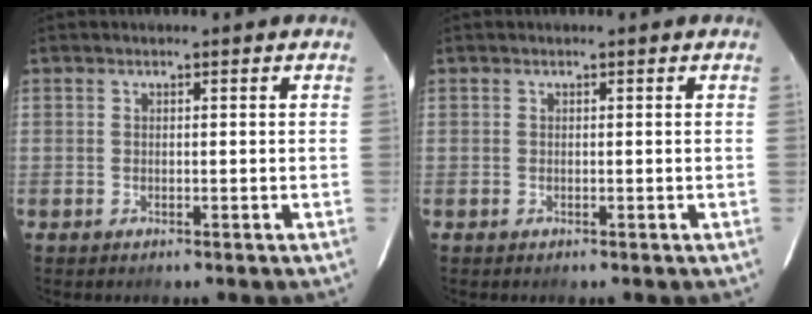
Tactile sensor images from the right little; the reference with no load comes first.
{"total": 0.0}